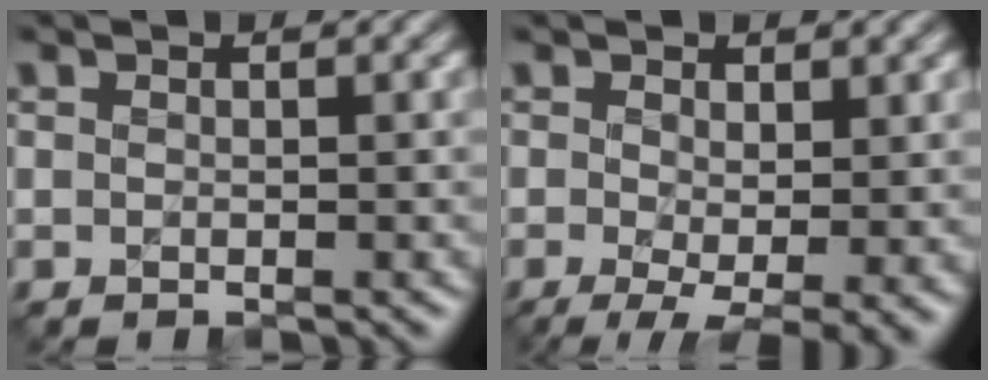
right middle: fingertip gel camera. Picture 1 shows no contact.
{"total": 5.1, "force": [-1.2, 1.8, 4.5], "torque": [-0.082, -0.012, -0.014]}